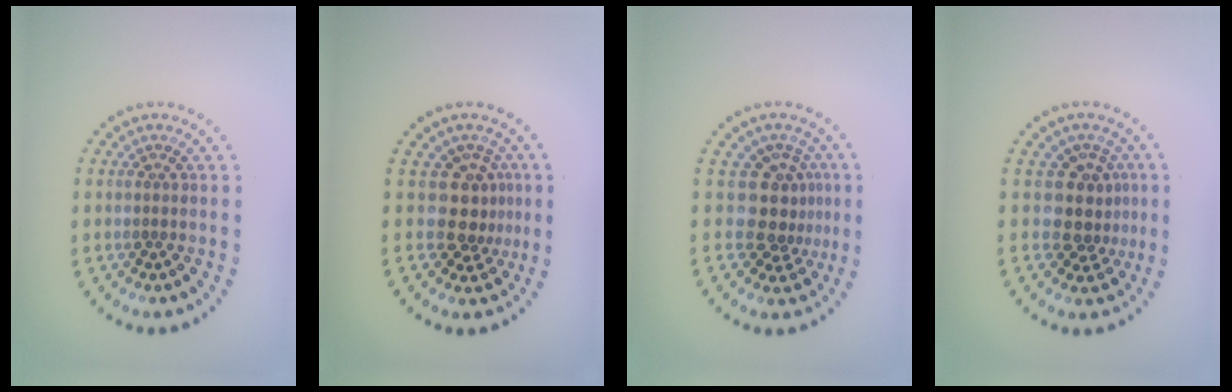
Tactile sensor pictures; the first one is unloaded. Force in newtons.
{"total": 3.2, "press": 2.4, "slide": 2.1}
{"total": 3.4, "press": 2.4, "slide": 2.4}
{"total": 3.2, "press": 2.4, "slide": 2.1}